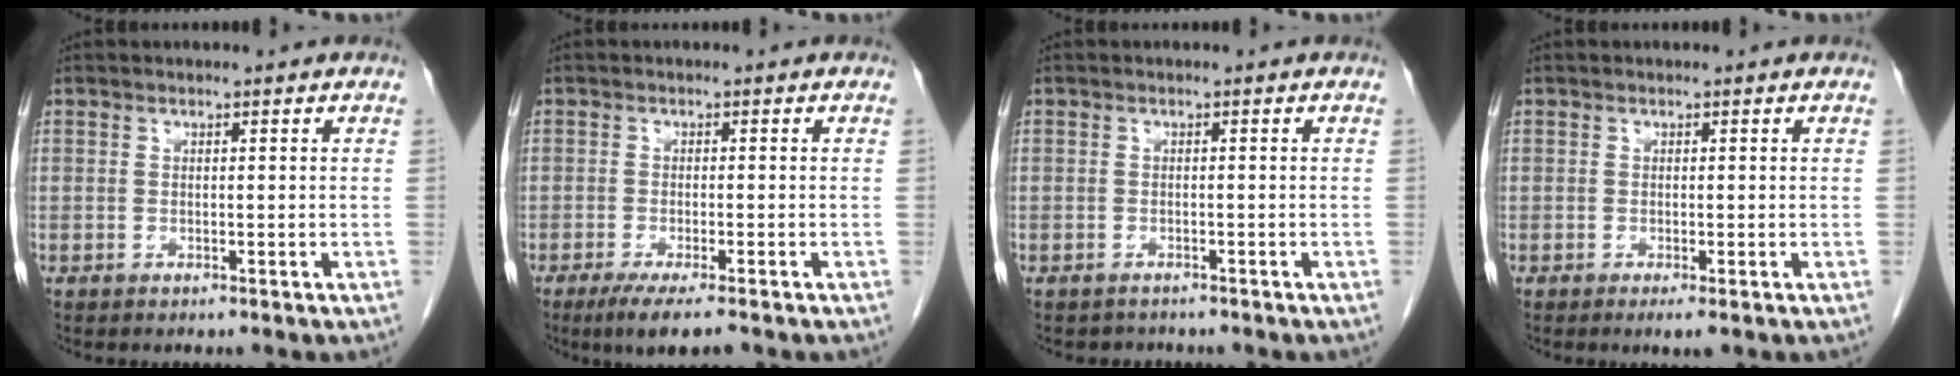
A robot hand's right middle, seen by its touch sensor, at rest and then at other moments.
{"total": 5.4, "force": [-3.8, 0.4, 3.8], "torque": [-0.062, -0.016, -0.060]}
{"total": 1.4, "force": [-1.2, 0.5, -0.2], "torque": [-0.006, -0.002, -0.020]}
{"total": 1.3, "force": [-0.7, 0.1, 1.1], "torque": [-0.017, -0.005, -0.010]}